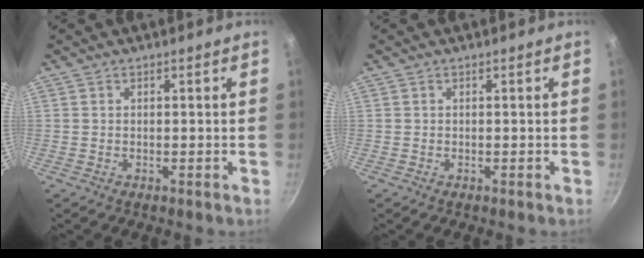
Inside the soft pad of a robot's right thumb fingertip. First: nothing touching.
{"total": 0.0}